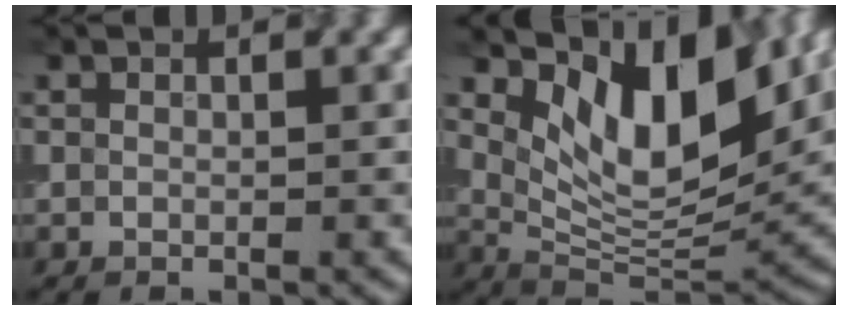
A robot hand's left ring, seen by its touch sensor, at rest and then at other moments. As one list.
[{"total": 9.2, "force": [4.2, 4.1, 7.1], "torque": [-0.116, -0.012, 0.075]}]